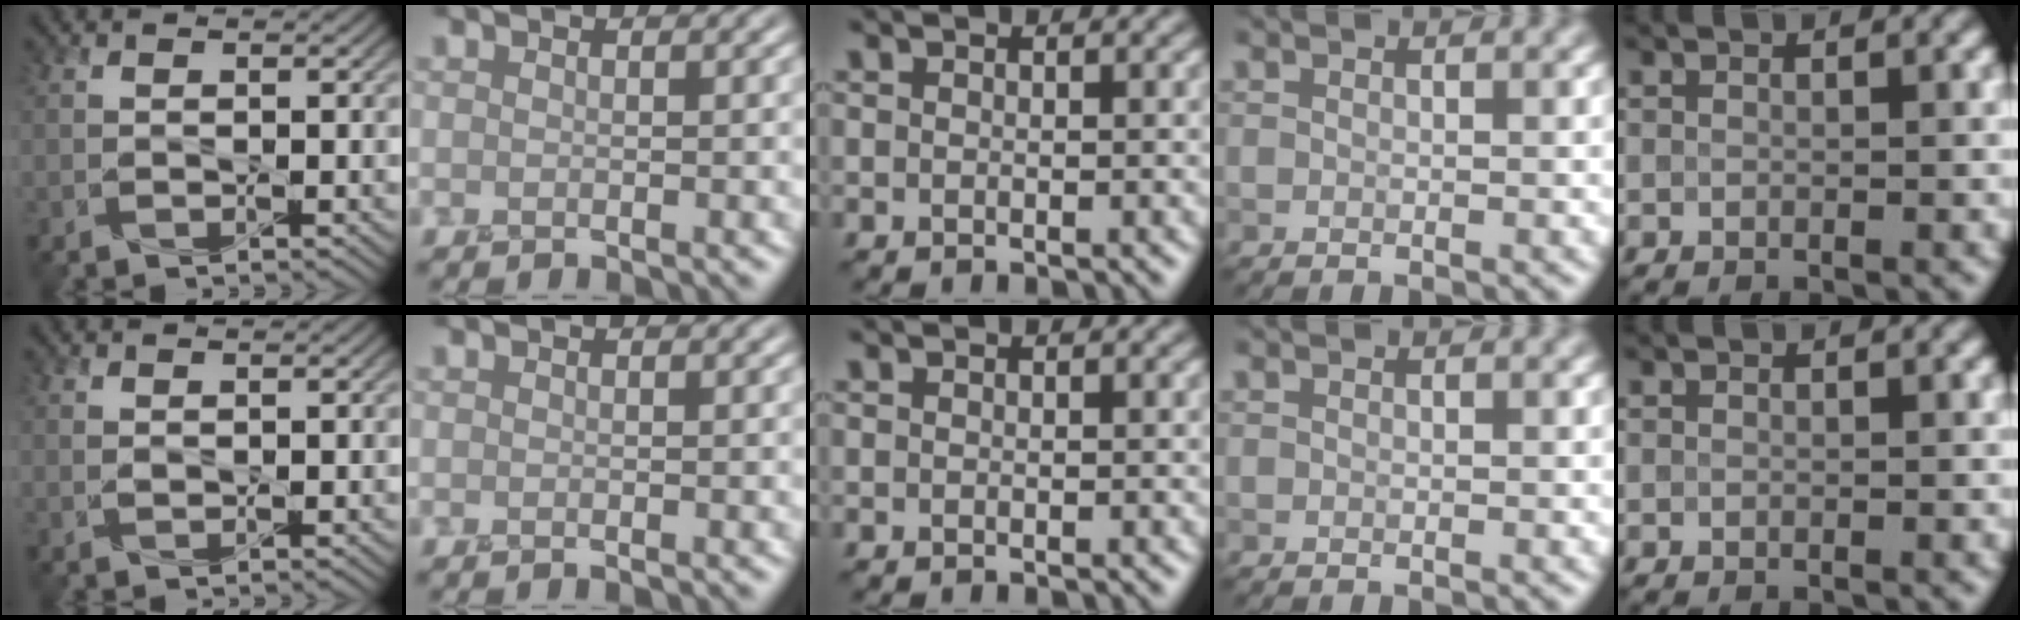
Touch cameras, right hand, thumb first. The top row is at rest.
{"thumb": {"total": 0.6, "force": [0.5, 0.2, 0.3], "torque": [-0.011, 0.000, 0.010]}}